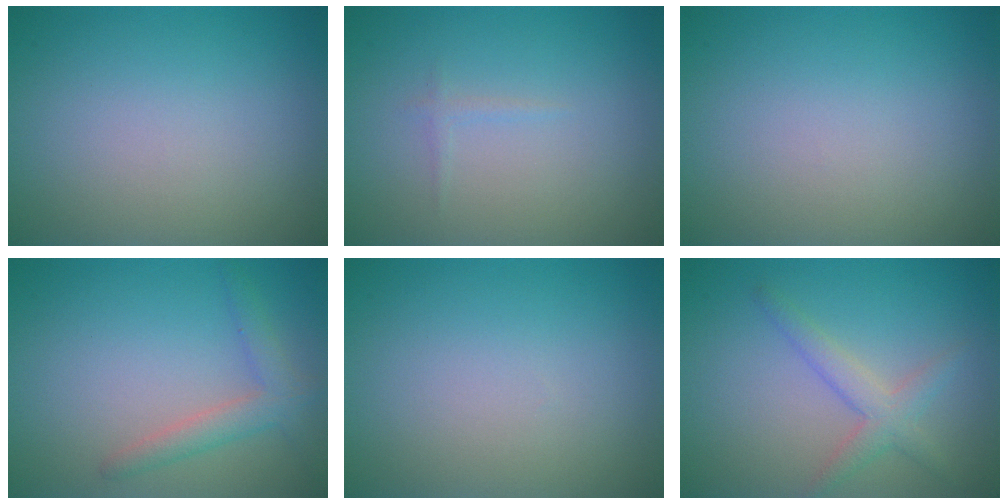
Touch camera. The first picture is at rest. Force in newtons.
{"total": 0.6, "press": 0.6, "slide": 0.0}
{"total": 0.0}
{"total": 2.6, "press": 2.6, "slide": 0.0}
{"total": 0.0}
{"total": 2.6, "press": 2.6, "slide": 0.1}